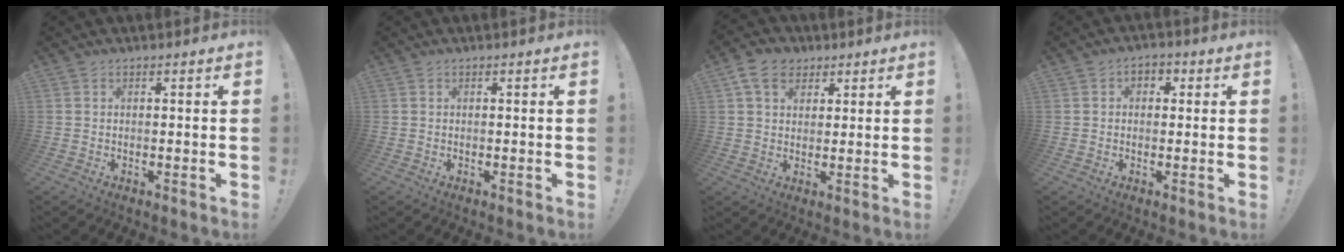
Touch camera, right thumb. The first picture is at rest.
{"total": 0.0}
{"total": 8.8, "force": [4.2, 6.5, 4.1], "torque": [-0.064, -0.006, 0.083]}
{"total": 3.2, "force": [0.3, 2.7, 1.7], "torque": [-0.023, 0.006, 0.004]}